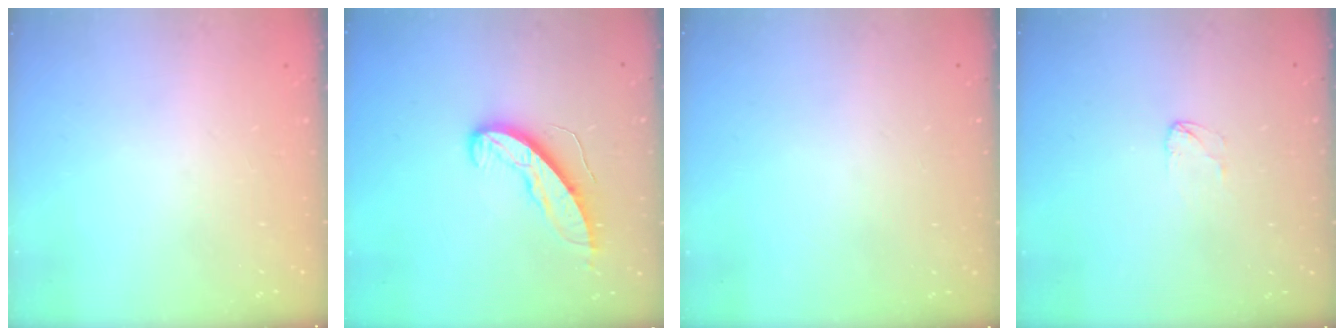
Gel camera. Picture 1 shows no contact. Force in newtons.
{"total": 9.3, "press": 9.2, "slide": 0.7}
{"total": 0.0}
{"total": 2.5, "press": 2.5, "slide": 0.1}